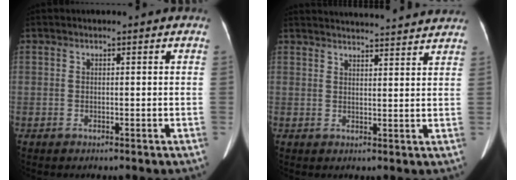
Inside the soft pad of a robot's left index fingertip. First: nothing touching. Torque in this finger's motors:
{"motor_torque": [0.00, -0.63, -0.08, 0.01]}